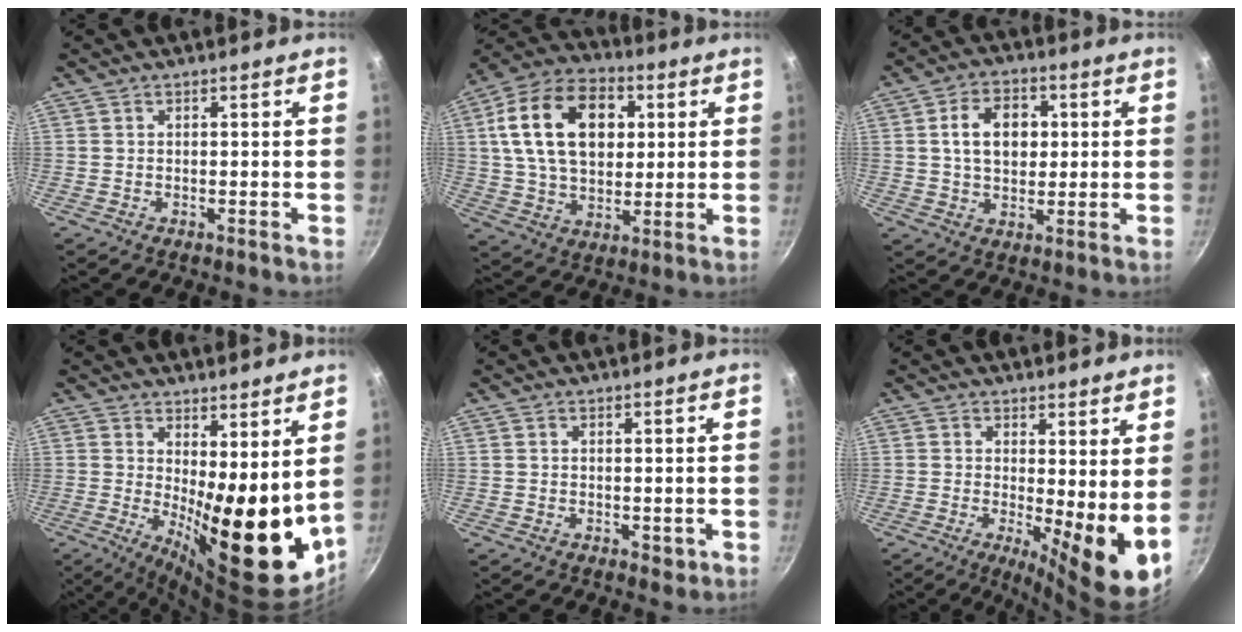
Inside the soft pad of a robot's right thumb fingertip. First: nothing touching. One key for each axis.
{"total": 20.2, "fx": 4.8, "fy": 13.5, "fz": 14.3, "tx": -0.224, "ty": 0.010, "tz": 0.073}
{"total": 9.8, "fx": 1.6, "fy": 7.0, "fz": 6.8, "tx": -0.090, "ty": 0.009, "tz": 0.020}
{"total": 16.6, "fx": 2.0, "fy": 6.1, "fz": 15.3, "tx": -0.191, "ty": -0.037, "tz": 0.039}
{"total": 1.8, "fx": 0.1, "fy": 1.3, "fz": 1.2, "tx": -0.012, "ty": -0.001, "tz": 0.002}
{"total": 9.7, "fx": 0.5, "fy": 2.9, "fz": 9.3, "tx": -0.117, "ty": -0.026, "tz": 0.008}